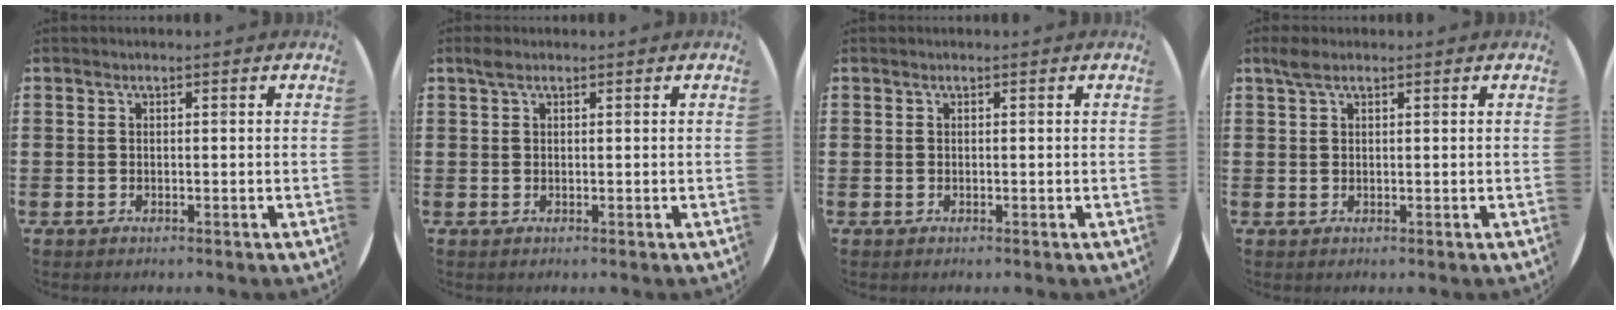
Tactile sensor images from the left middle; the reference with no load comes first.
{"total": 0.9, "force": [0.6, 0.4, 0.6], "torque": [-0.012, 0.005, 0.010]}
{"total": 0.0}
{"total": 1.8, "force": [1.3, 0.6, 1.0], "torque": [-0.023, 0.005, 0.022]}